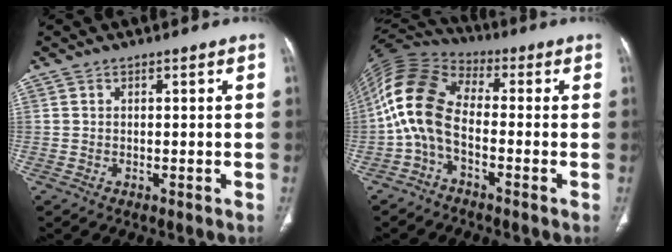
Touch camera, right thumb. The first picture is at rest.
{"total": 12.1, "force": [-2.2, 6.8, 9.8], "torque": [-0.203, 0.046, -0.060]}